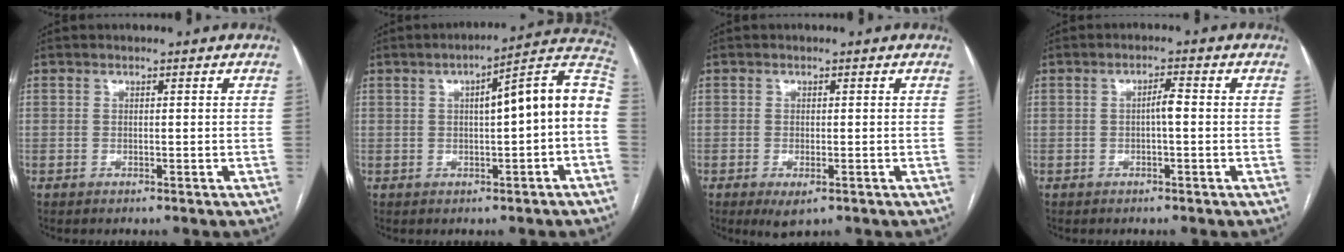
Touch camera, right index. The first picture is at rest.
{"total": 12.5, "force": [0.5, 1.5, 12.4], "torque": [-0.165, 0.041, 0.003]}
{"total": 2.9, "force": [-1.4, 1.0, 2.3], "torque": [-0.034, -0.004, -0.015]}
{"total": 2.2, "force": [-0.2, 0.3, 2.1], "torque": [-0.035, 0.004, -0.005]}